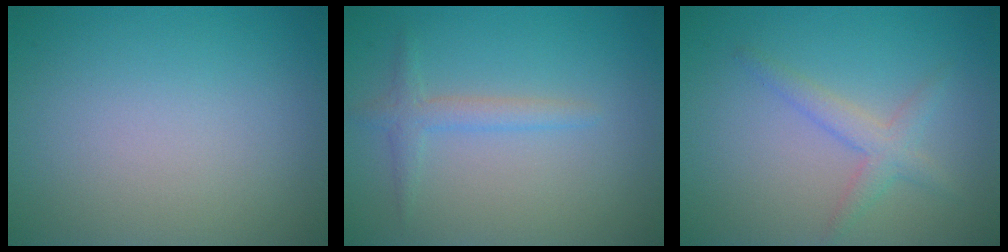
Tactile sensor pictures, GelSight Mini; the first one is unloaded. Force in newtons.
{"total": 1.8, "press": 1.8, "slide": 0.1}
{"total": 2.2, "press": 2.2, "slide": 0.1}